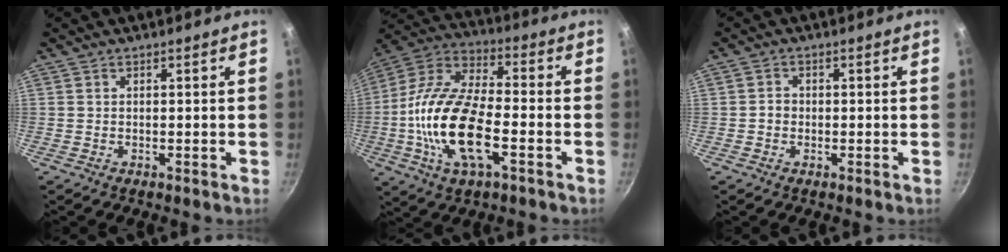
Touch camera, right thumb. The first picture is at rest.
{"total": 19.6, "force": [-4.7, 8.6, 17.0], "torque": [-0.323, 0.029, -0.106]}
{"total": 1.8, "force": [-0.4, 1.5, 0.8], "torque": [-0.008, 0.009, -0.008]}